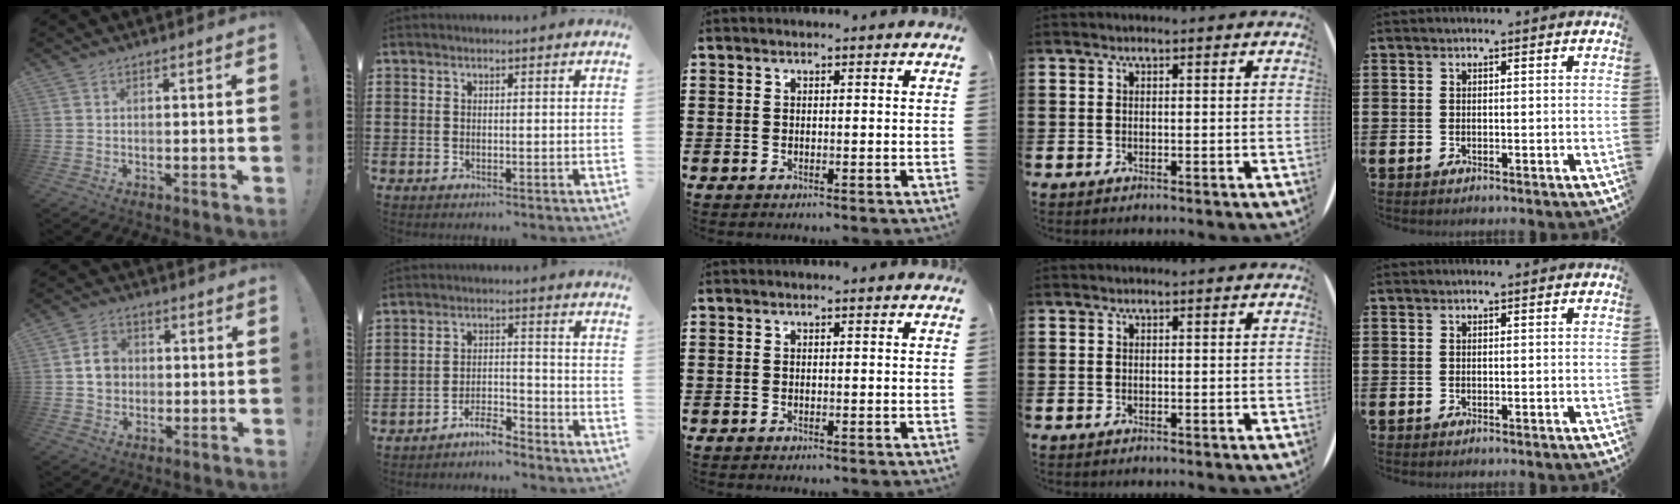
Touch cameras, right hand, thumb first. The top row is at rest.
{"thumb": {"total": 7.1, "force": [0.5, 6.4, 3.1], "torque": [-0.035, 0.009, 0.012]}, "index": {"total": 4.4, "force": [-4.2, 0.6, 1.2], "torque": [-0.031, 0.008, -0.086]}}